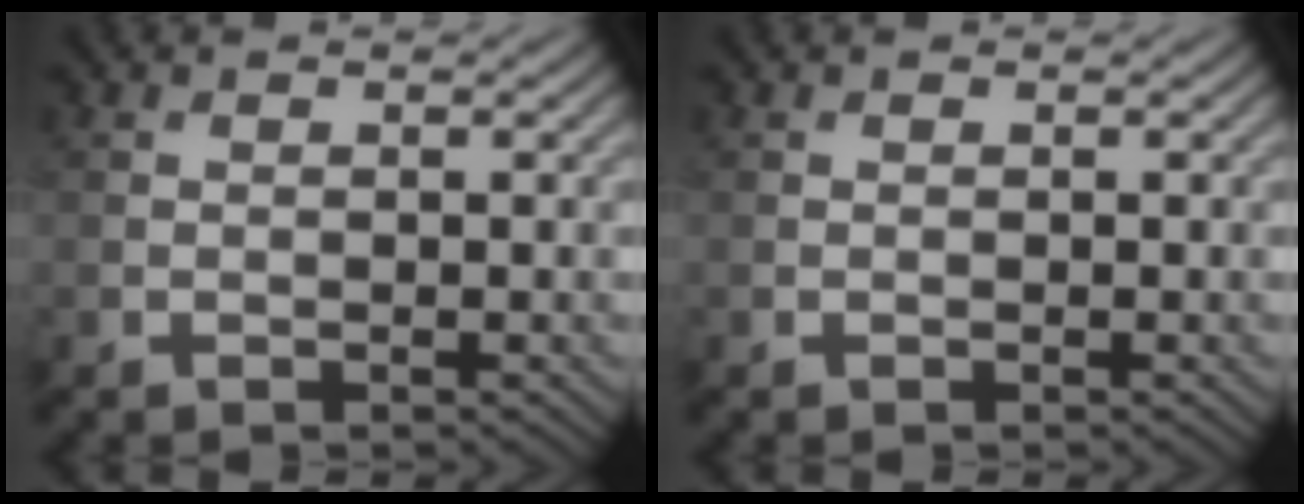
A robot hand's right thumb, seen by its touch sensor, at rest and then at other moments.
{"total": 0.0}